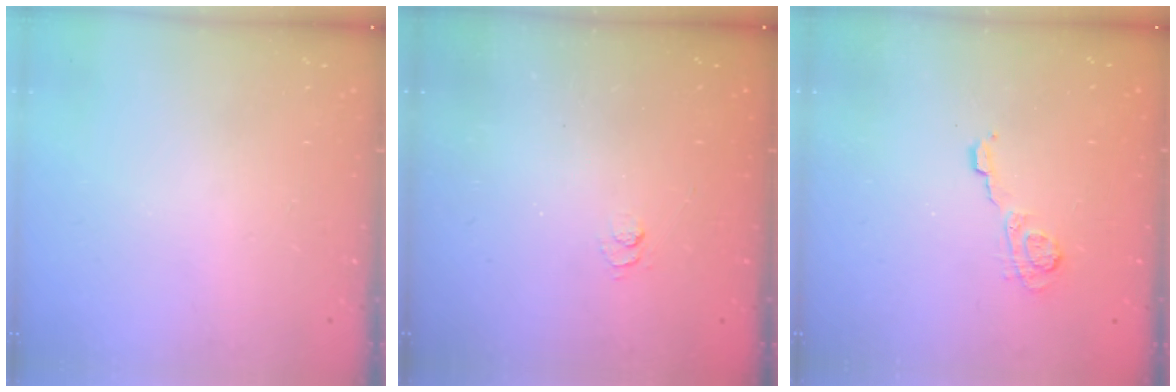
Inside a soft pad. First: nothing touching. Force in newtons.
{"total": 2.7, "press": 2.2, "slide": 1.5}
{"total": 4.9, "press": 4.9, "slide": 0.3}